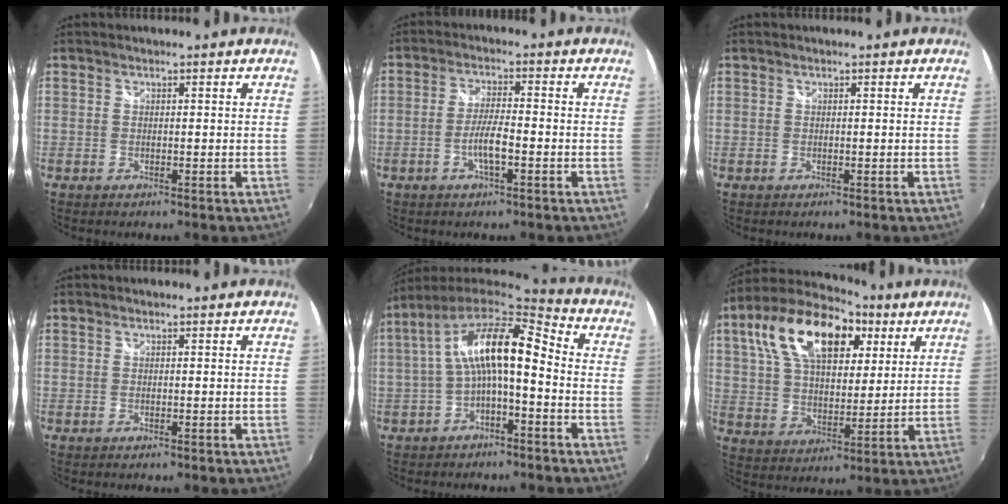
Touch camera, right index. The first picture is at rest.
{"total": 4.9, "force": [-2.0, 0.8, 4.4], "torque": [-0.089, 0.000, -0.037]}
{"total": 0.0}
{"total": 0.0}
{"total": 14.1, "force": [-0.6, 5.0, 13.2], "torque": [-0.246, 0.025, -0.019]}
{"total": 21.3, "force": [9.5, 11.5, 15.1], "torque": [-0.296, 0.050, 0.158]}